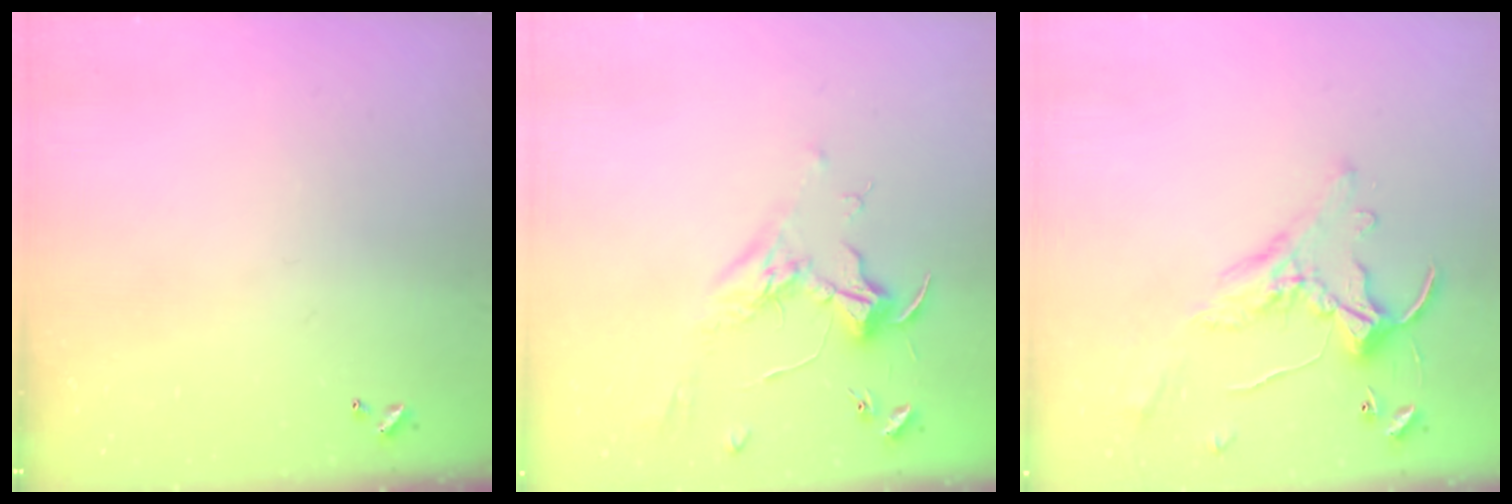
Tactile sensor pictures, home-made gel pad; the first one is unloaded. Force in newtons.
{"total": 2.0, "press": 1.8, "slide": 0.7}
{"total": 0.9, "press": 0.1, "slide": 0.9}